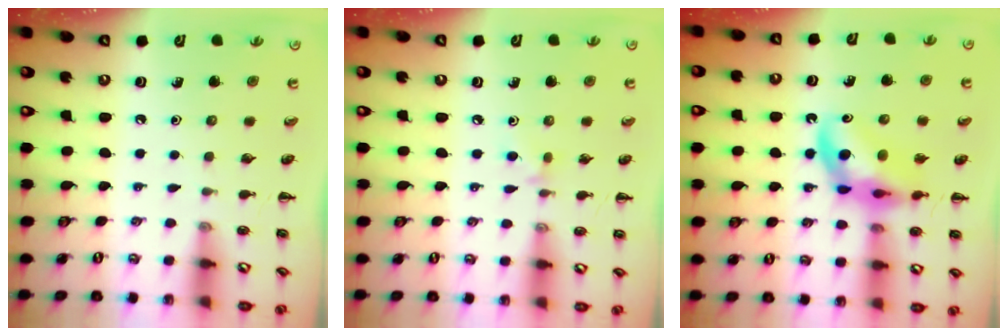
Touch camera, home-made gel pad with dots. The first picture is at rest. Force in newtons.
{"total": 4.0, "press": 3.6, "slide": 1.6}
{"total": 11.3, "press": 10.8, "slide": 3.2}